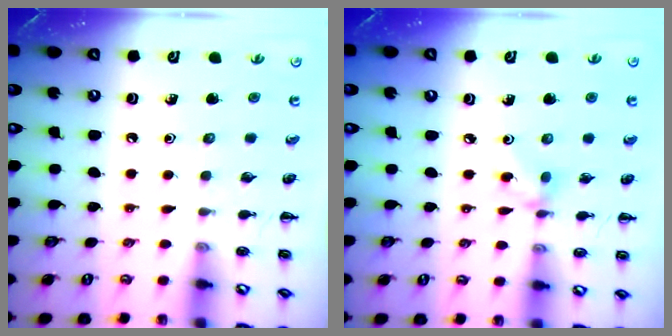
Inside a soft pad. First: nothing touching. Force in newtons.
{"total": 3.7, "press": 3.5, "slide": 1.1}